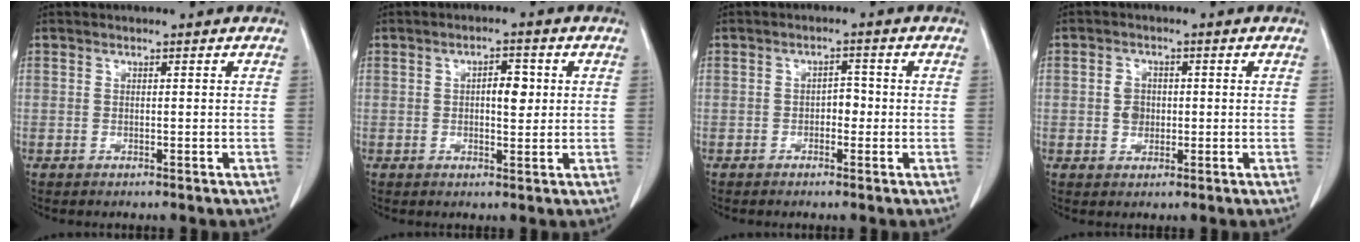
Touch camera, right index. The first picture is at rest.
{"total": 3.8, "force": [0.6, 1.5, 3.4], "torque": [-0.055, 0.004, 0.009]}
{"total": 2.2, "force": [-0.5, 1.3, 1.7], "torque": [-0.017, 0.007, -0.009]}
{"total": 3.1, "force": [-0.1, 2.5, 1.7], "torque": [-0.027, 0.007, 0.000]}